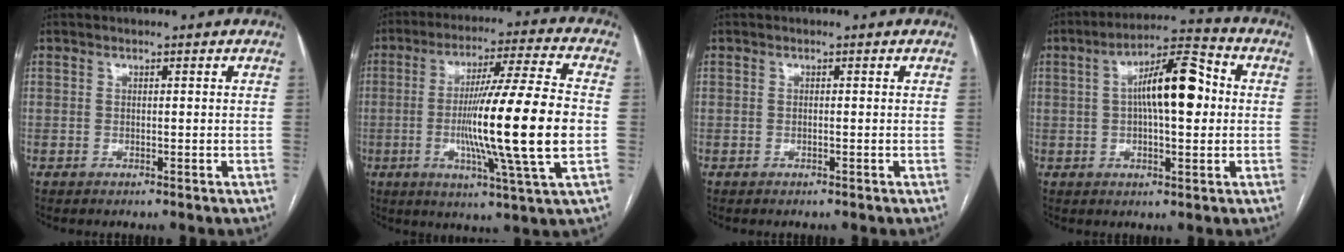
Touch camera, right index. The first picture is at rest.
{"total": 19.0, "force": [-2.2, -0.9, 18.8], "torque": [-0.322, -0.013, -0.047]}
{"total": 0.0}
{"total": 11.4, "force": [1.1, 3.0, 10.9], "torque": [-0.188, 0.029, 0.014]}